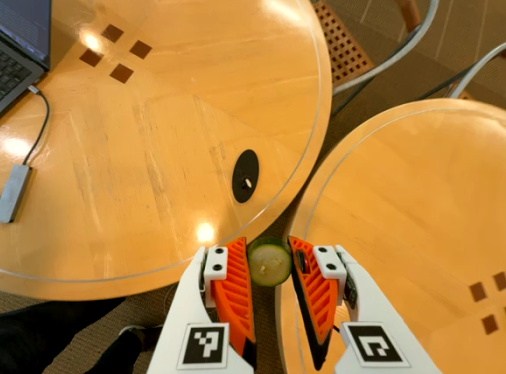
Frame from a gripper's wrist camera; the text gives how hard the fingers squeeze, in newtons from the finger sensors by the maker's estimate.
{"total": 8.1, "left": 8.2, "right": 8.0}